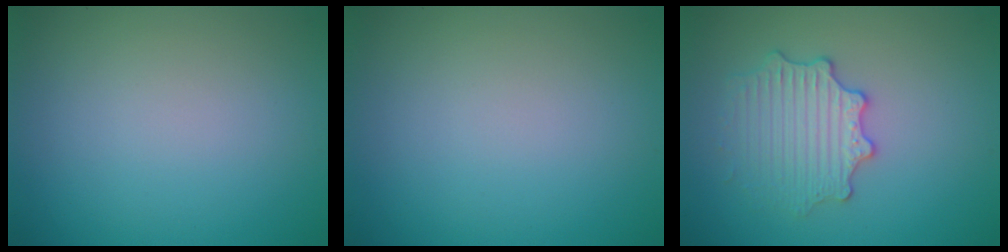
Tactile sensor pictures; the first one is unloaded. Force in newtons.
{"total": 0.0}
{"total": 3.2, "press": 3.1, "slide": 0.4}